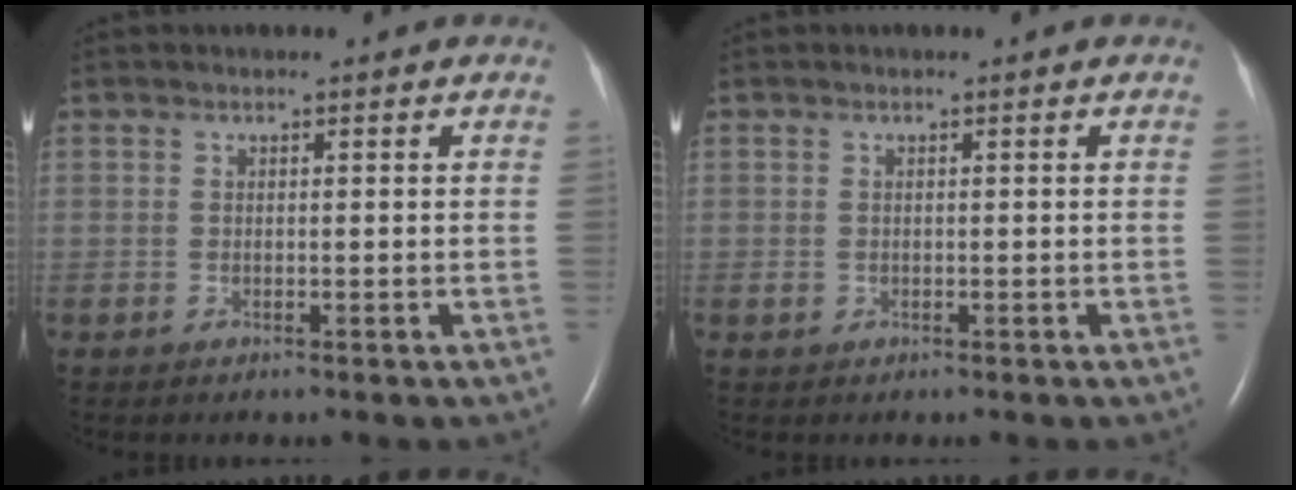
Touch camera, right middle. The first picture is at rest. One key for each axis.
{"total": 0.7, "fx": 0.0, "fy": 0.6, "fz": 0.2, "tx": -0.004, "ty": 0.002, "tz": 0.002}